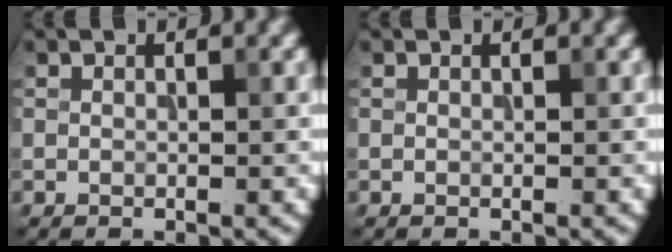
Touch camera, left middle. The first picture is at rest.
{"total": 0.0}